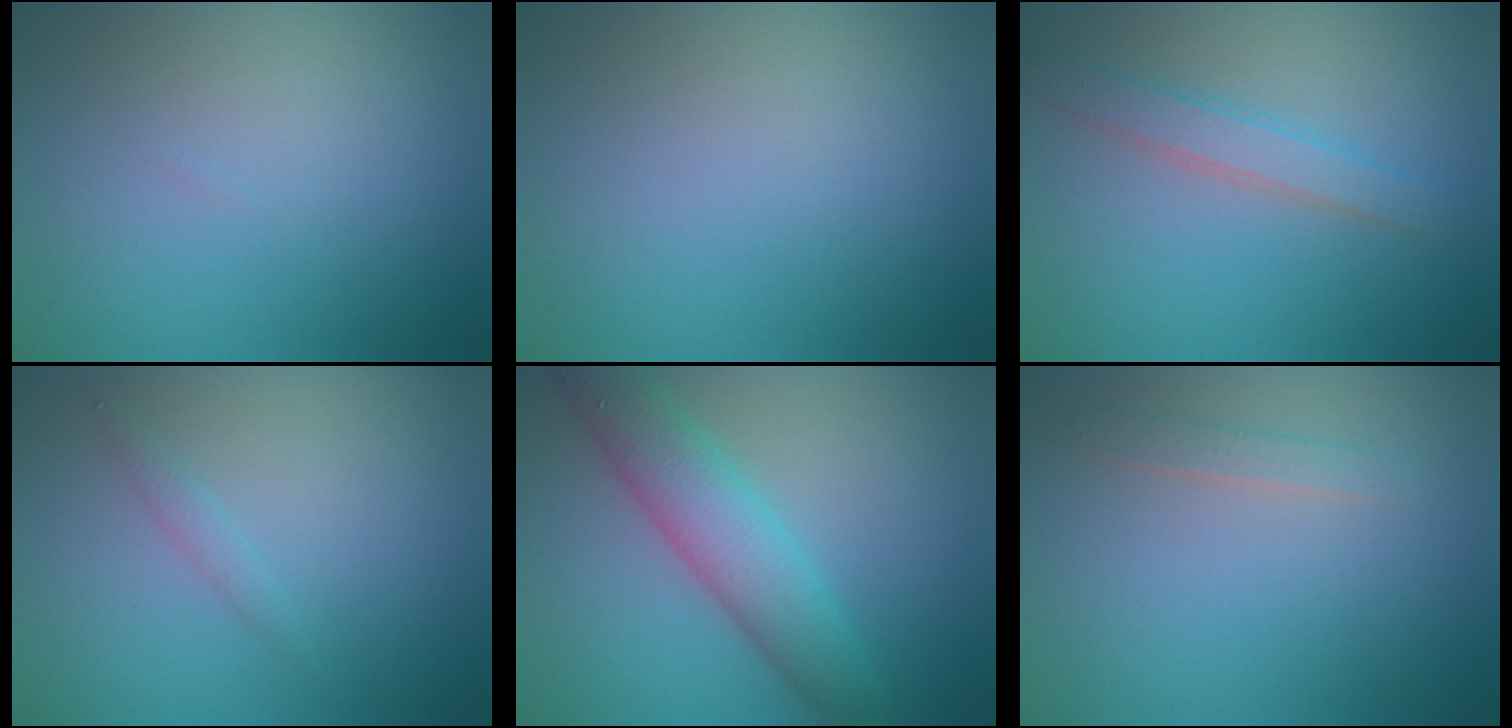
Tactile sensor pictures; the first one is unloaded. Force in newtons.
{"total": 0.0}
{"total": 2.4, "press": 2.4, "slide": 0.2}
{"total": 0.8, "press": 0.8, "slide": 0.1}
{"total": 5.5, "press": 5.5, "slide": 0.0}
{"total": 1.1, "press": 1.1, "slide": 0.1}